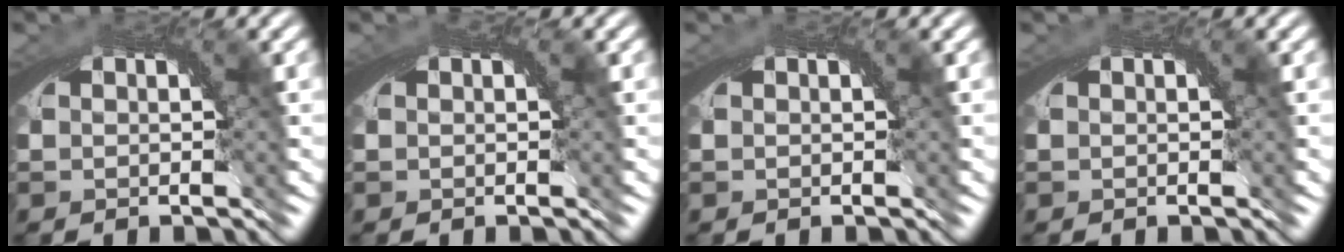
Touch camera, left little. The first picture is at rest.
{"total": 0.9, "force": [0.3, 0.4, 0.8], "torque": [-0.012, 0.003, 0.003]}
{"total": 0.0}
{"total": 0.0}